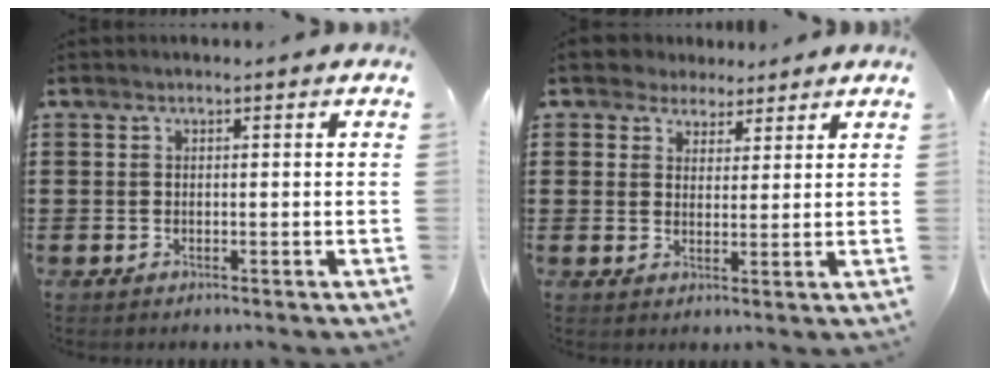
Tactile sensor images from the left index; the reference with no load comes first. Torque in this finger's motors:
{"motor_torque": [2.14, 0.00, 0.22, 0.09]}